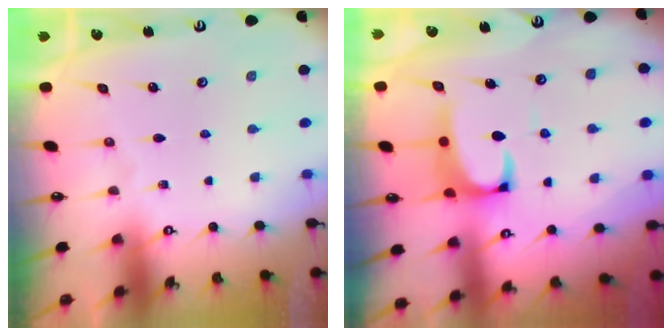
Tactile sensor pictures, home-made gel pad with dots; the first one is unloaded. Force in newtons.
{"total": 2.8, "press": 2.4, "slide": 1.4}